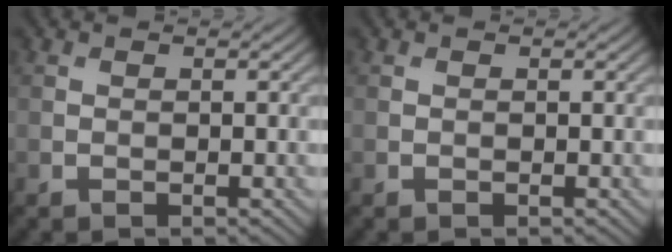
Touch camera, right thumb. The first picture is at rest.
{"total": 0.0}